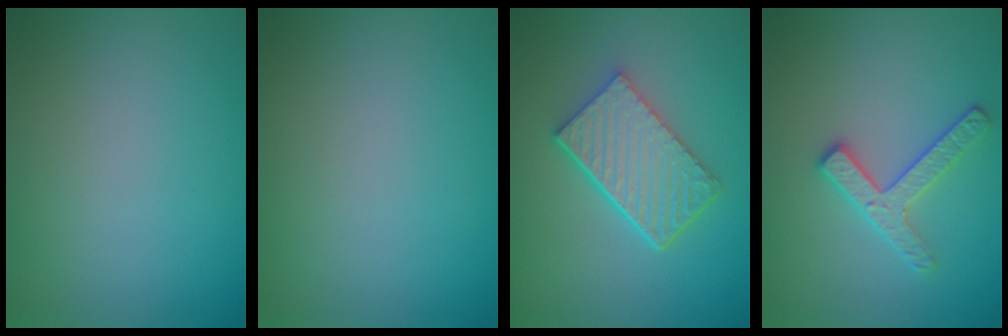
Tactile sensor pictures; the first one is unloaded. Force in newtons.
{"total": 0.0}
{"total": 5.9, "press": 4.2, "slide": 4.2}
{"total": 2.6, "press": 2.5, "slide": 0.6}